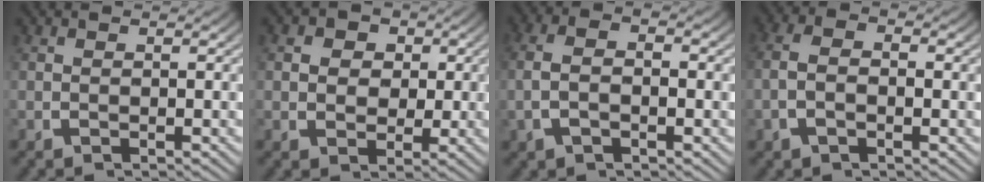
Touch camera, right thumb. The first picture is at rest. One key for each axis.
{"total": 5.2, "fx": 1.0, "fy": 4.2, "fz": 2.9, "tx": -0.041, "ty": -0.016, "tz": 0.020}
{"total": 4.1, "fx": -0.3, "fy": 2.4, "fz": 3.3, "tx": -0.079, "ty": -0.001, "tz": -0.005}
{"total": 3.5, "fx": -0.3, "fy": 2.0, "fz": 2.8, "tx": -0.067, "ty": -0.001, "tz": -0.007}